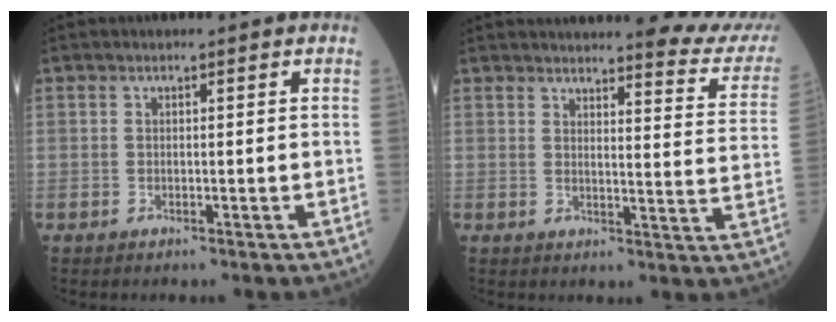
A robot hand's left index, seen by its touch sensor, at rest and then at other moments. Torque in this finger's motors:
{"motor_torque": [1.07, -1.07, 0.37, 0.07]}